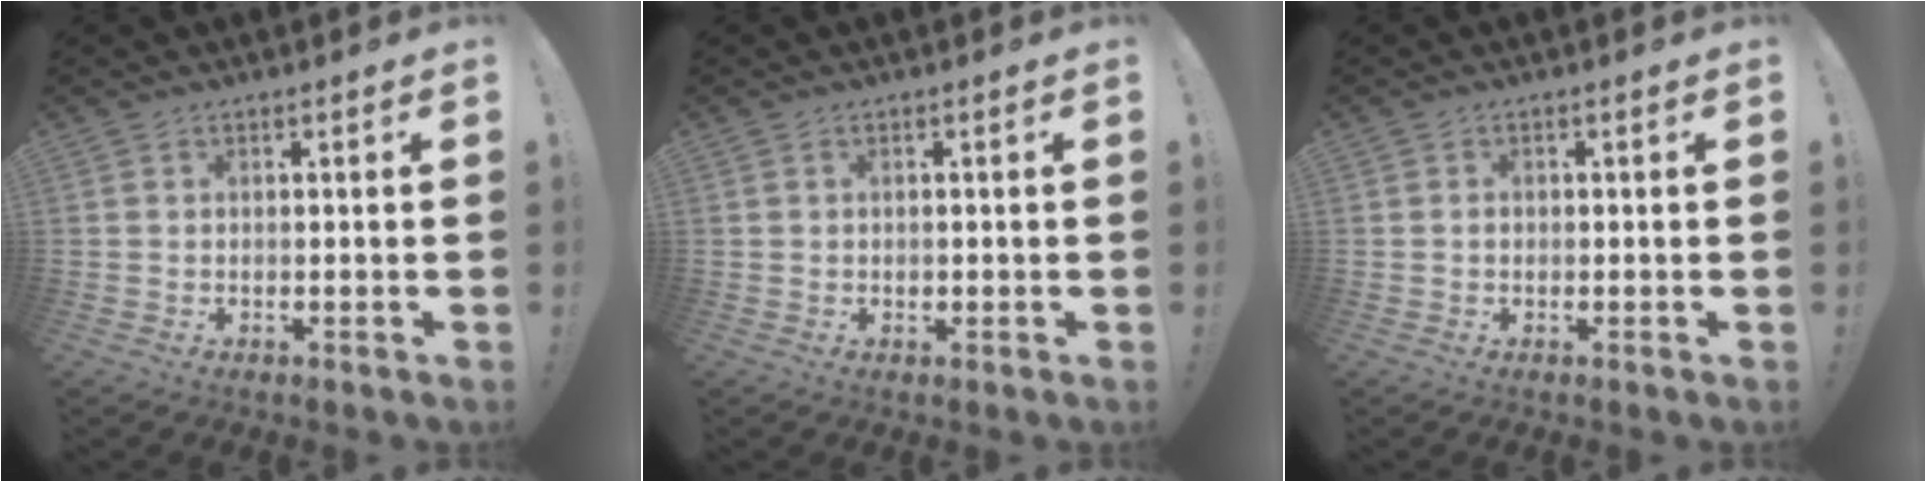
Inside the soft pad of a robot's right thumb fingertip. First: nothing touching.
{"total": 0.6, "force": [-0.1, 0.6, 0.2], "torque": [-0.004, 0.002, -0.003]}
{"total": 0.7, "force": [-0.2, 0.6, 0.2], "torque": [-0.011, 0.006, -0.003]}